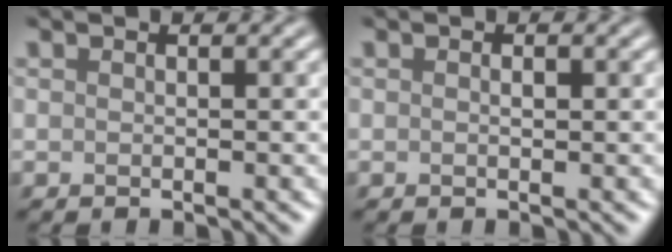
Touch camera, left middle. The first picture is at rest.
{"total": 0.5, "force": [0.1, 0.1, 0.5], "torque": [-0.009, 0.000, 0.001]}